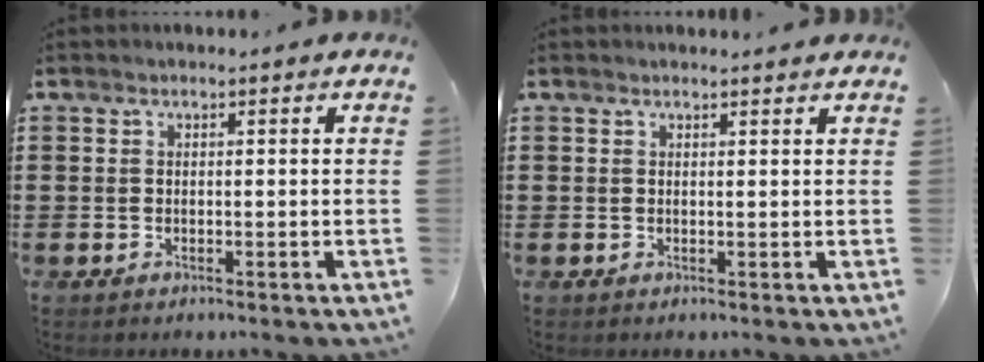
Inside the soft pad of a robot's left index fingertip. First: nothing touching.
{"total": 0.8, "force": [0.8, 0.0, 0.1], "torque": [-0.005, -0.001, 0.015]}